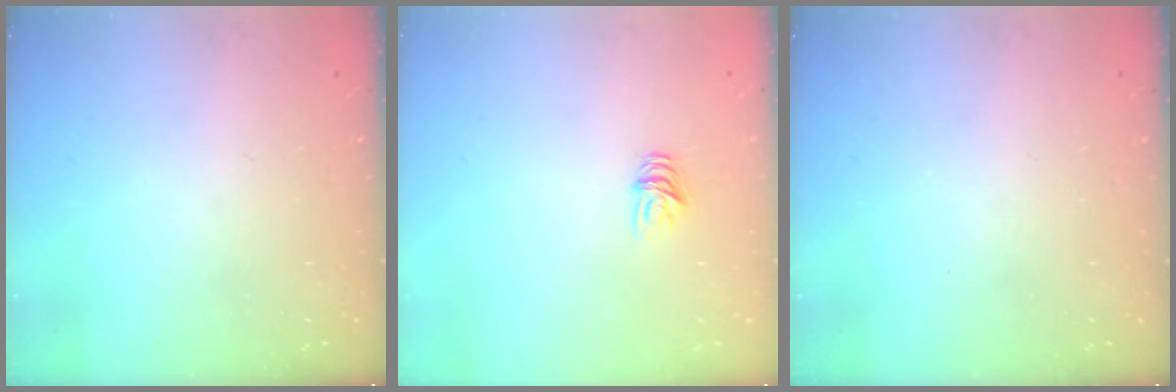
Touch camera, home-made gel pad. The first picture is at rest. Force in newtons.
{"total": 5.1, "press": 5.0, "slide": 0.4}
{"total": 0.0}